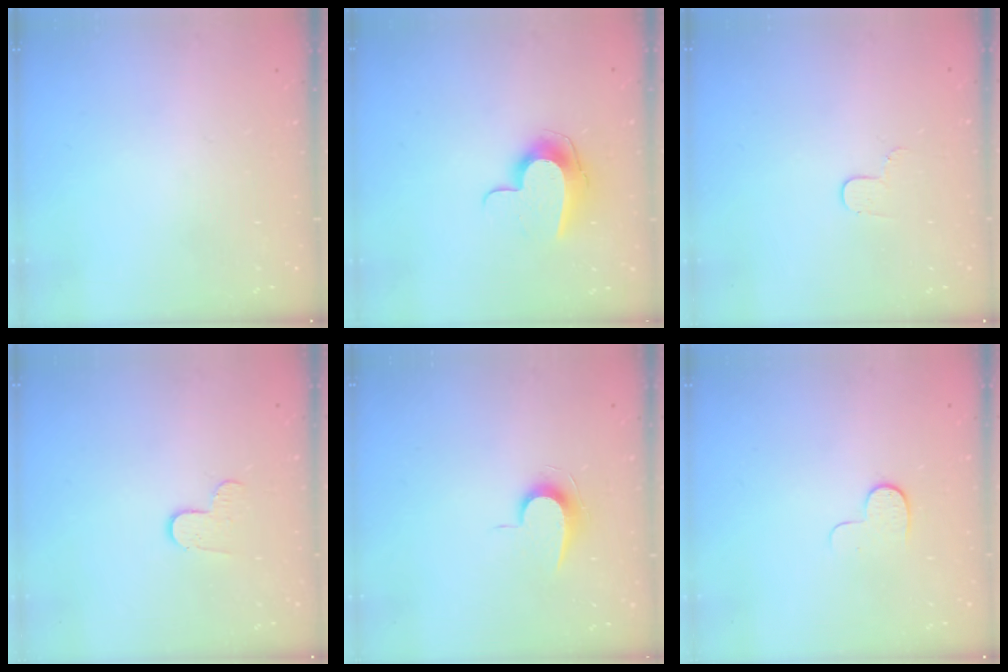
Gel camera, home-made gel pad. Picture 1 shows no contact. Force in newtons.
{"total": 9.9, "press": 9.9, "slide": 0.4}
{"total": 3.4, "press": 3.4, "slide": 0.4}
{"total": 5.5, "press": 5.5, "slide": 0.5}
{"total": 7.1, "press": 7.0, "slide": 0.7}
{"total": 5.7, "press": 5.7, "slide": 0.6}